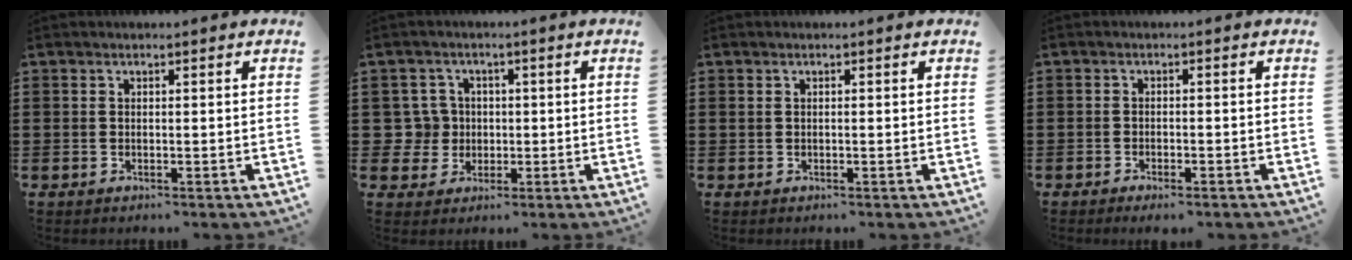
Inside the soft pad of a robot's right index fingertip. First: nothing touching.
{"total": 4.8, "force": [0.0, 4.6, 1.2], "torque": [-0.050, 0.013, -0.004]}
{"total": 0.0}
{"total": 1.3, "force": [-1.1, 0.1, 0.6], "torque": [-0.013, -0.002, -0.021]}